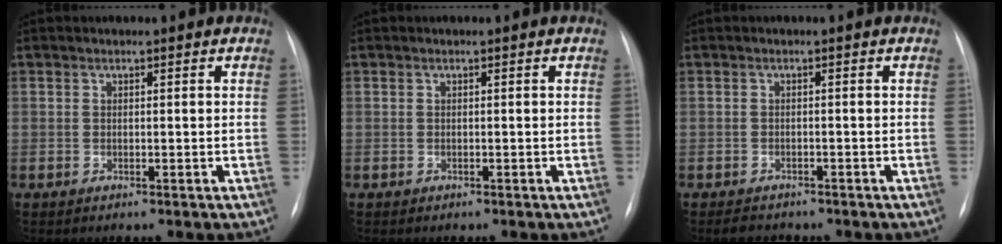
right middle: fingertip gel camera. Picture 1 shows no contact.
{"total": 0.0}
{"total": 2.6, "force": [-2.2, 1.2, 0.7], "torque": [-0.017, -0.003, -0.030]}